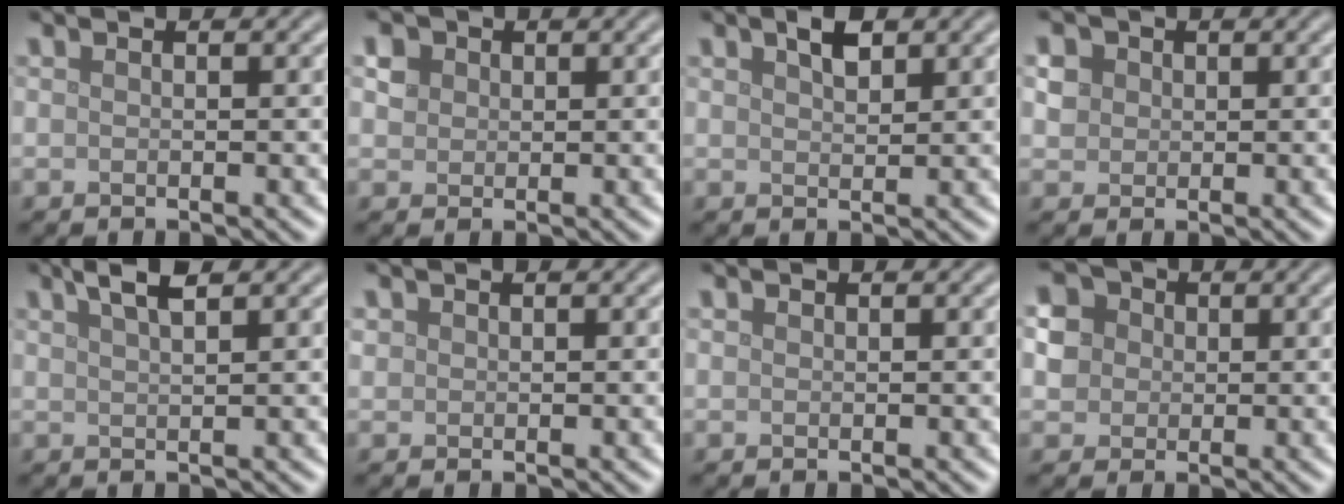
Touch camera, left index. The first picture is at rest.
{"total": 2.0, "force": [0.8, 1.7, 0.6], "torque": [-0.013, 0.004, 0.014]}
{"total": 2.0, "force": [1.3, 0.8, 1.3], "torque": [-0.023, 0.006, 0.024]}
{"total": 2.5, "force": [0.8, 2.1, 0.9], "torque": [-0.025, 0.008, 0.025]}
{"total": 2.6, "force": [1.8, 0.6, 1.8], "torque": [-0.022, 0.007, 0.030]}
{"total": 0.7, "force": [0.3, 0.7, 0.1], "torque": [0.003, 0.000, 0.007]}
{"total": 0.0}
{"total": 5.6, "force": [1.8, 4.8, 2.3], "torque": [-0.057, 0.027, 0.023]}